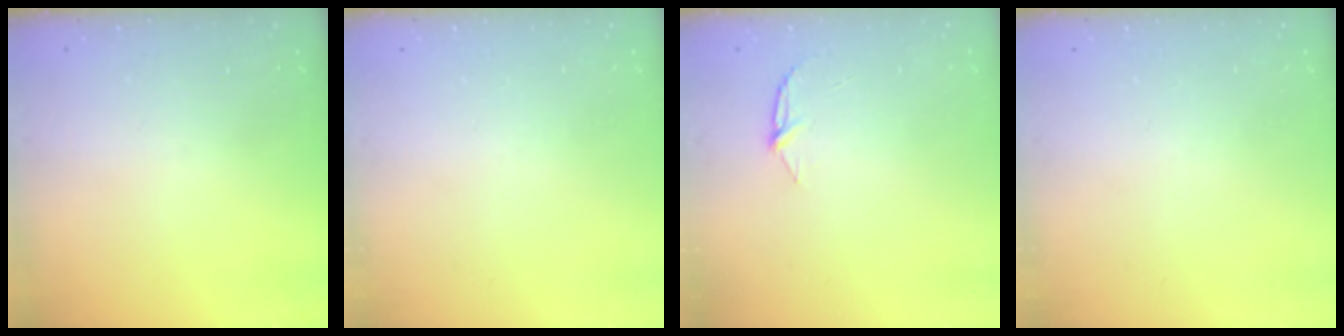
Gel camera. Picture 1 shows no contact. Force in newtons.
{"total": 0.0}
{"total": 4.8, "press": 4.8, "slide": 0.5}
{"total": 0.0}